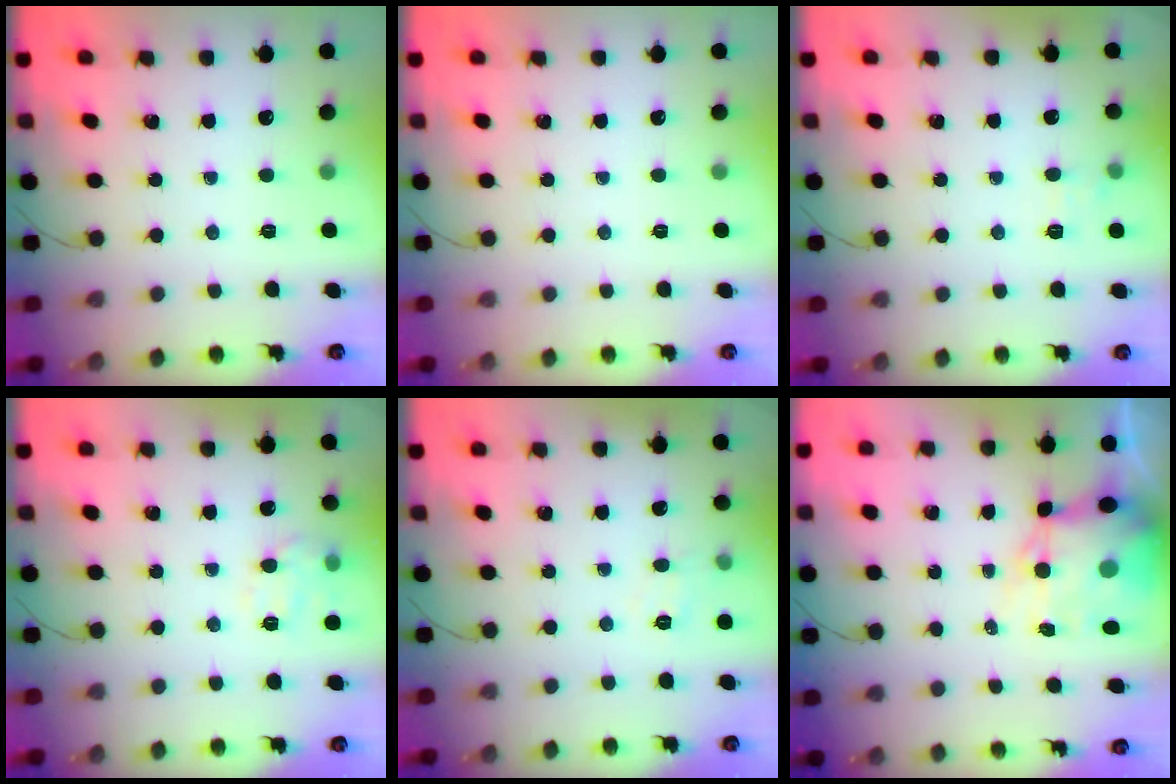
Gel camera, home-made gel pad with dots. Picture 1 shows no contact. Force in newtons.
{"total": 0.0}
{"total": 6.0, "press": 5.8, "slide": 1.6}
{"total": 9.0, "press": 9.0, "slide": 0.3}
{"total": 4.1, "press": 3.8, "slide": 1.6}
{"total": 11.1, "press": 10.7, "slide": 2.8}